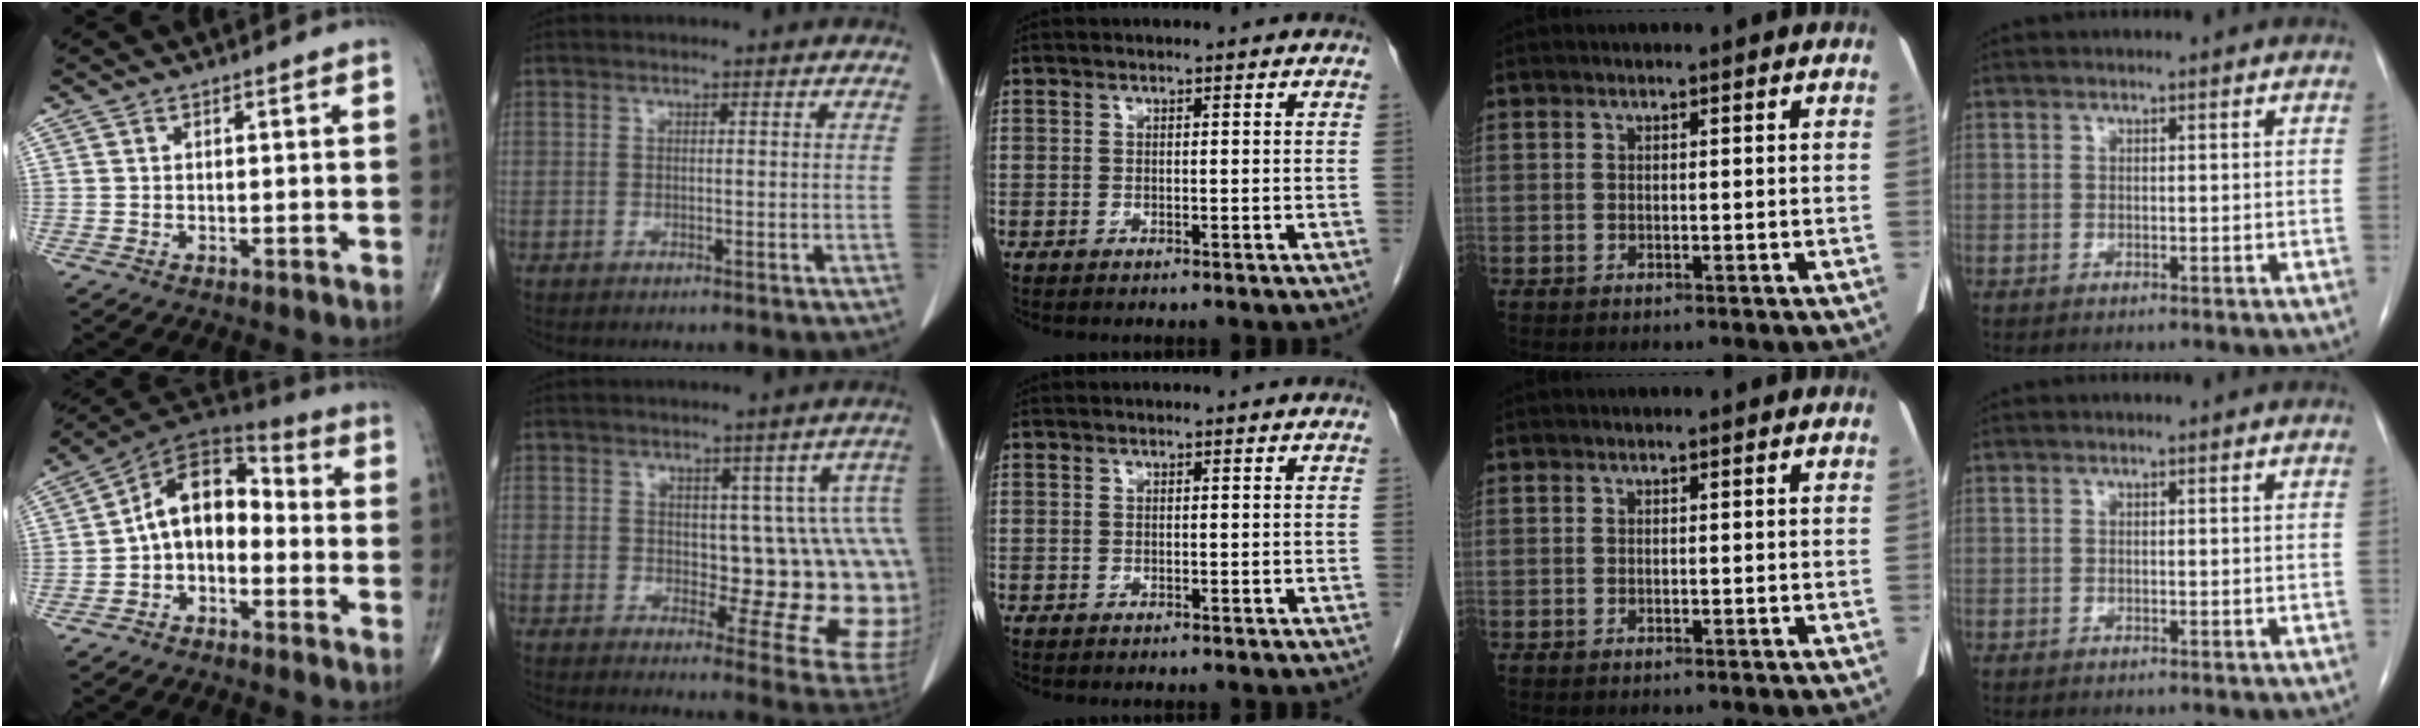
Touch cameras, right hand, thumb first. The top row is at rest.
{"thumb": {"total": 11.7, "force": [-1.8, 7.8, 8.6], "torque": [-0.112, 0.061, -0.049]}, "index": {"total": 13.8, "force": [0.5, 5.6, 12.6], "torque": [-0.102, 0.010, 0.015]}}